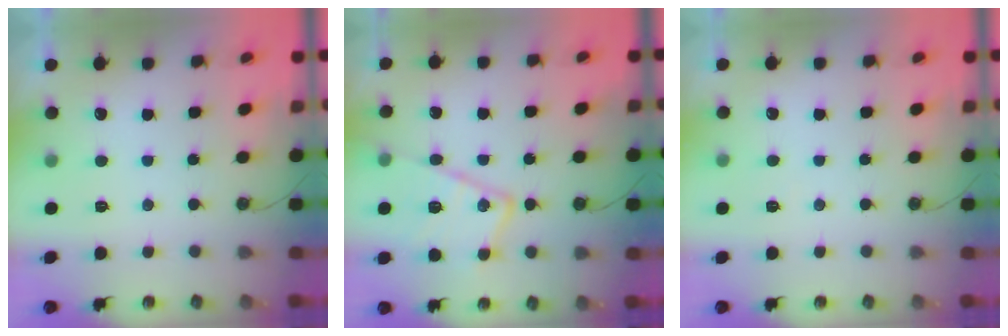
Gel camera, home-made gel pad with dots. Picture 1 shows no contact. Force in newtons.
{"total": 18.0, "press": 17.9, "slide": 1.7}
{"total": 2.6, "press": 2.5, "slide": 0.5}